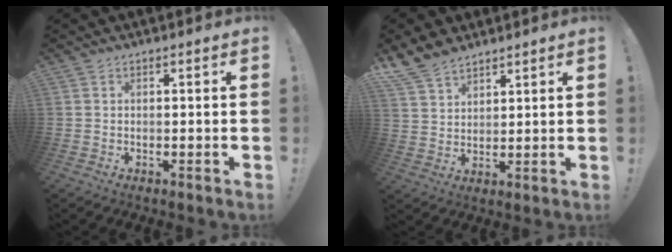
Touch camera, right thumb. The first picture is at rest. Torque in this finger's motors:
{"motor_torque": [0.03, 0.94, 0.15, 0.04, 0.02]}